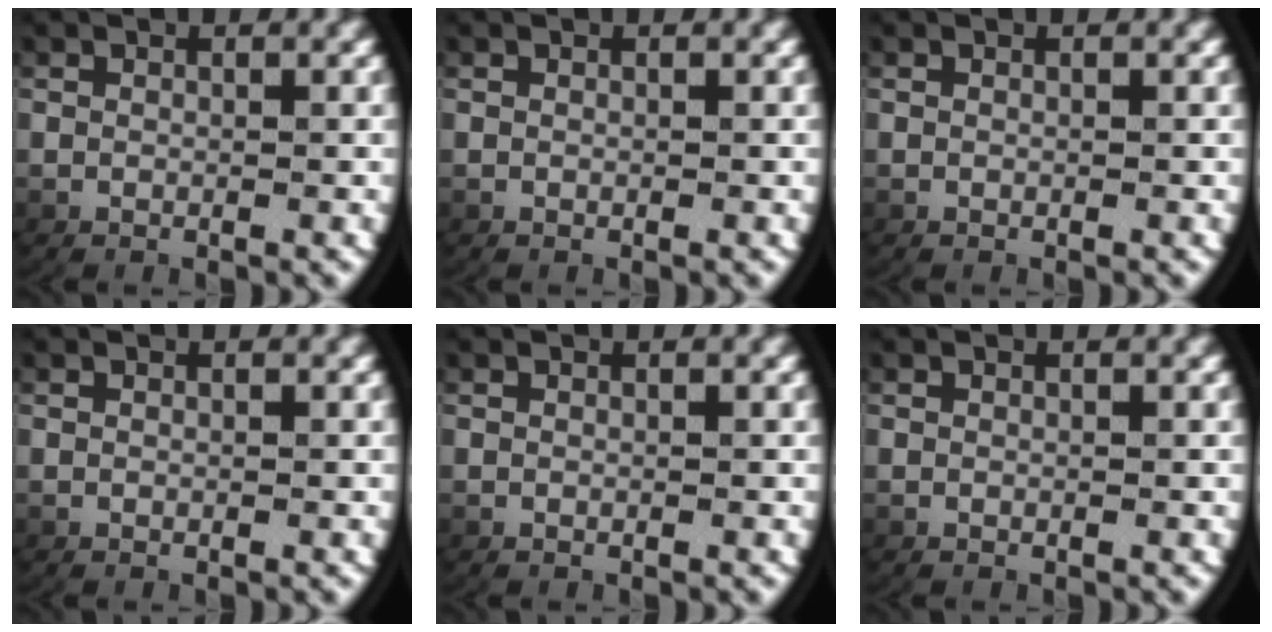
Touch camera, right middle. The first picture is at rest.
{"total": 0.0}
{"total": 0.0}
{"total": 0.0}
{"total": 0.0}
{"total": 0.0}